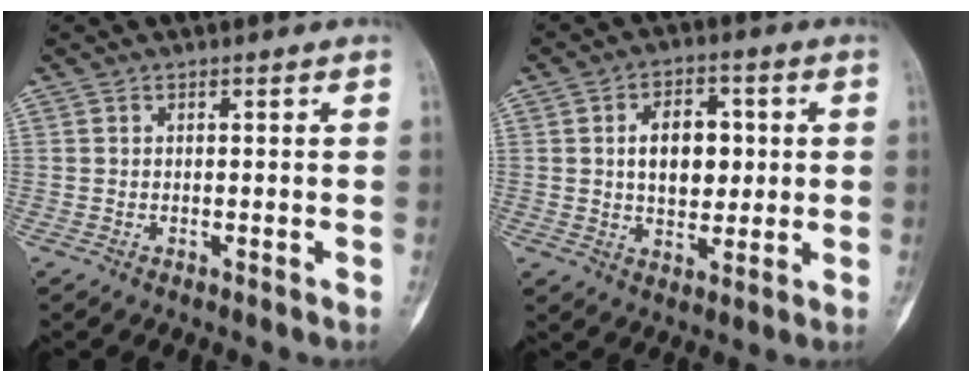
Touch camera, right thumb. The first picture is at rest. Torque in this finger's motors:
{"motor_torque": [0.39, 2.05, 0.37, -0.31, 0.02]}